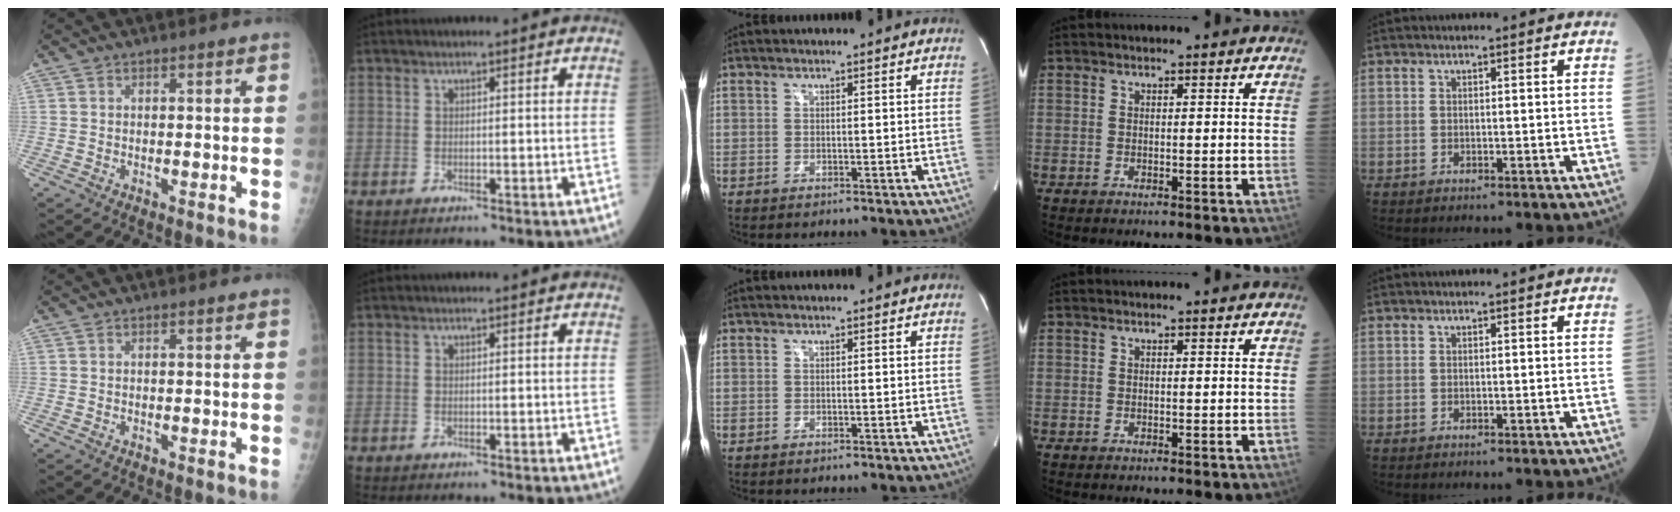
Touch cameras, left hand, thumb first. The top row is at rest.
{}